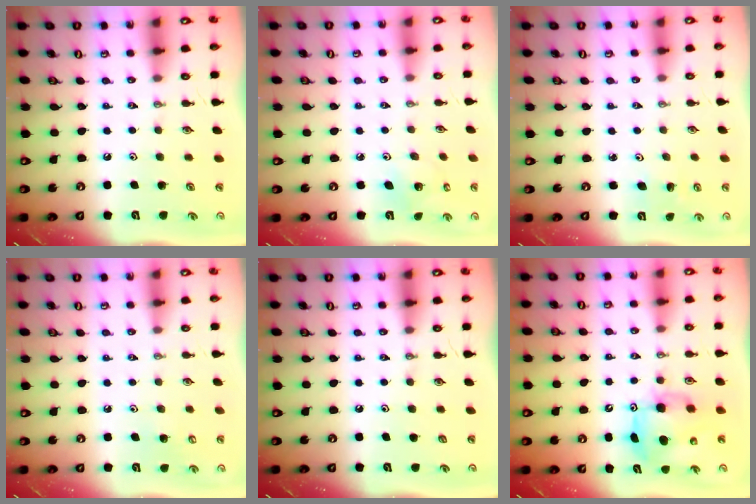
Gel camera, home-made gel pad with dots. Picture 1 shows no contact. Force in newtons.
{"total": 3.4, "press": 3.4, "slide": 0.2}
{"total": 3.0, "press": 3.0, "slide": 0.2}
{"total": 4.4, "press": 4.3, "slide": 1.1}
{"total": 1.4, "press": 0.2, "slide": 1.4}
{"total": 8.1, "press": 8.0, "slide": 0.8}